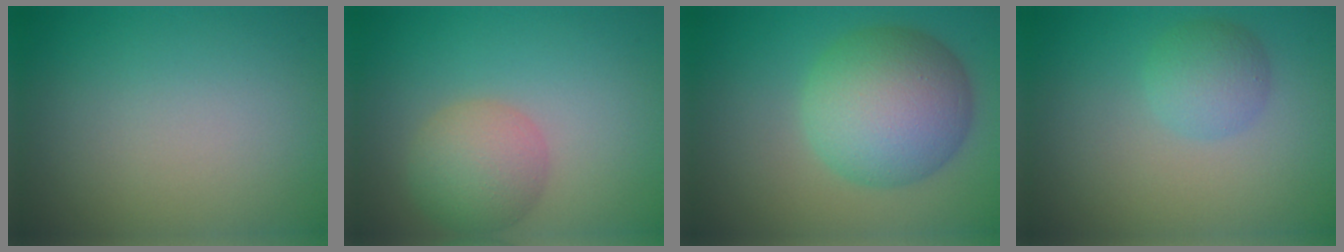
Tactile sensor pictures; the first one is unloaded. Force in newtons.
{"total": 4.3, "press": 4.3, "slide": 0.3}
{"total": 8.7, "press": 8.7, "slide": 0.2}
{"total": 2.7, "press": 2.7, "slide": 0.1}